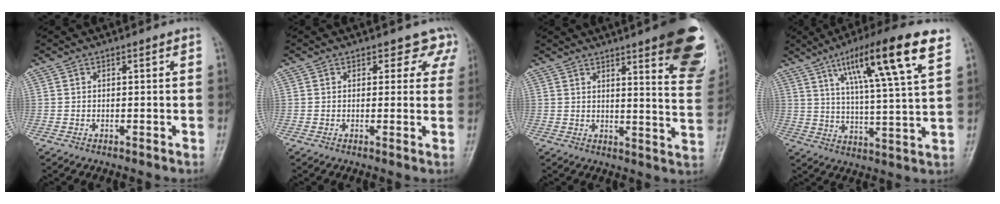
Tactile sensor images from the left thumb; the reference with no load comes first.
{"total": 4.3, "force": [3.3, 2.8, 0.6], "torque": [0.033, -0.016, 0.018]}
{"total": 19.3, "force": [11.2, 3.9, 15.2], "torque": [-0.163, -0.054, 0.130]}
{"total": 17.4, "force": [9.0, 2.3, 14.7], "torque": [-0.235, -0.025, 0.146]}